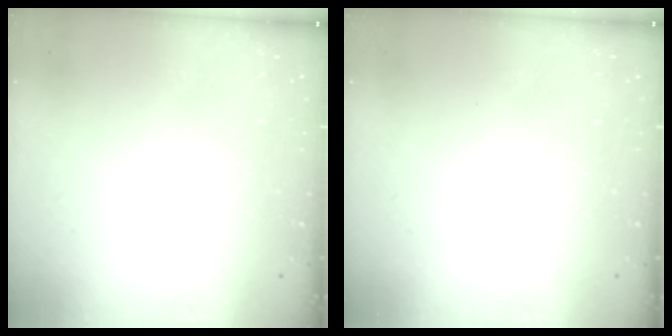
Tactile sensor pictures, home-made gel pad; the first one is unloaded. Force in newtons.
{"total": 0.0}